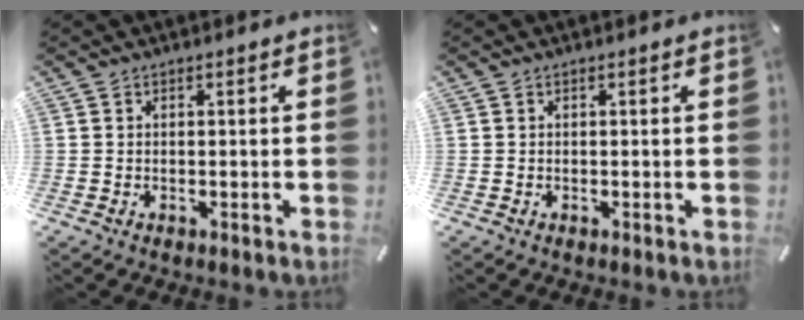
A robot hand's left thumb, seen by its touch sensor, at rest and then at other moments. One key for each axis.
{"total": 0.0}